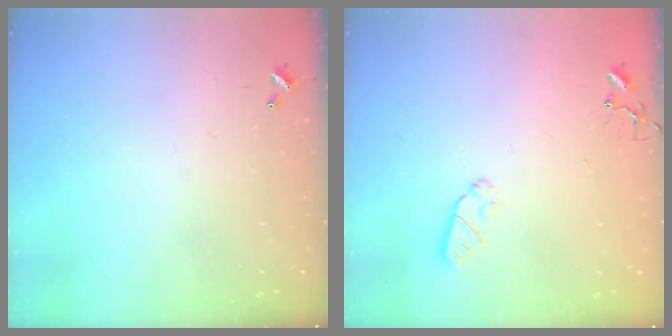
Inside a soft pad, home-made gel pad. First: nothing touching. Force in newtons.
{"total": 5.4, "press": 5.4, "slide": 0.4}